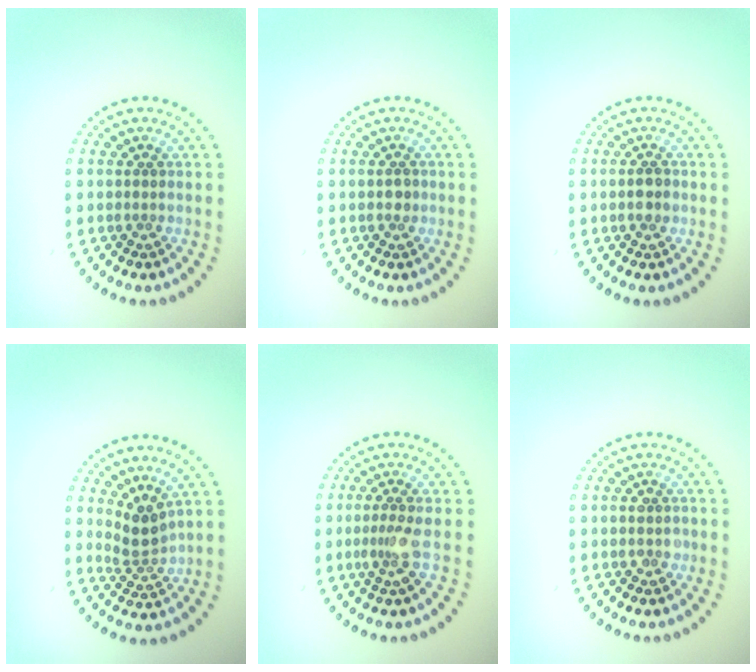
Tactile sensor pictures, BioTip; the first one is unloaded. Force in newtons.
{"total": 0.9, "press": 0.9, "slide": 0.1}
{"total": 1.4, "press": 1.4, "slide": 0.2}
{"total": 2.5, "press": 1.7, "slide": 1.8}
{"total": 2.0, "press": 1.5, "slide": 1.3}
{"total": 1.1, "press": 1.1, "slide": 0.2}